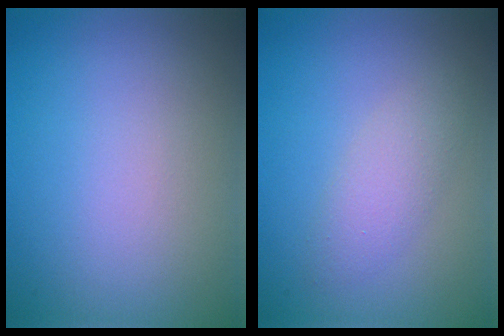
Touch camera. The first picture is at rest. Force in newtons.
{"total": 2.2, "press": 2.2, "slide": 0.2}